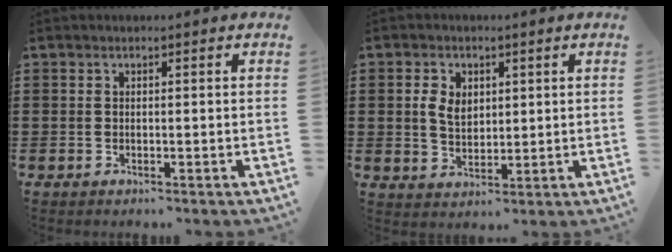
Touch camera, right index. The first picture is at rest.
{"total": 4.2, "force": [0.9, 3.0, 2.8], "torque": [-0.062, 0.013, 0.015]}